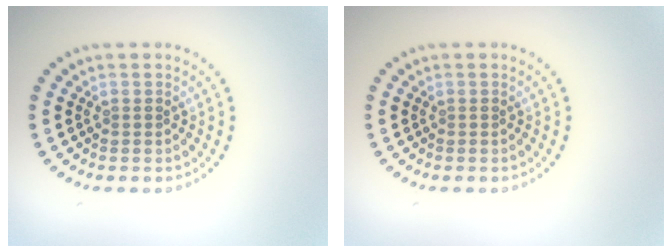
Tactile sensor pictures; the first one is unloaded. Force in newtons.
{"total": 0.0}